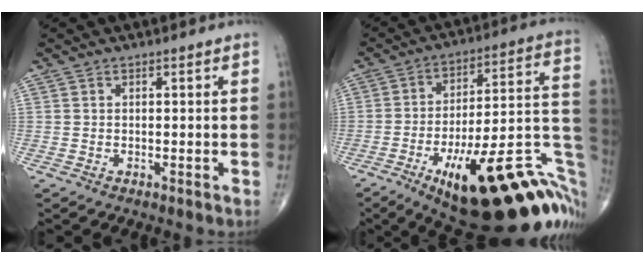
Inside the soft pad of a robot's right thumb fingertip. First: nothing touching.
{"total": 32.0, "force": [-12.0, 10.5, 27.7], "torque": [-0.303, 0.053, -0.164]}